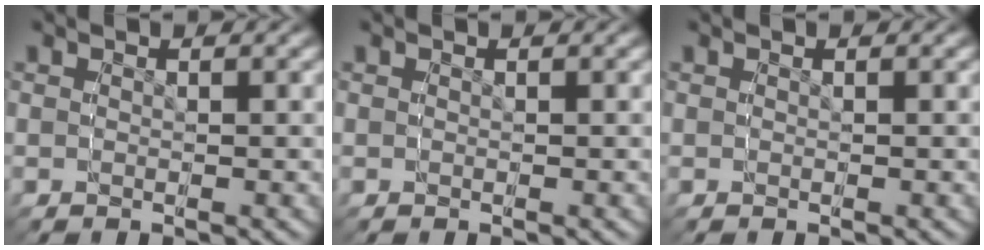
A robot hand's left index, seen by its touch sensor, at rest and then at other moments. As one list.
[{"total": 0.0}, {"total": 0.0}]